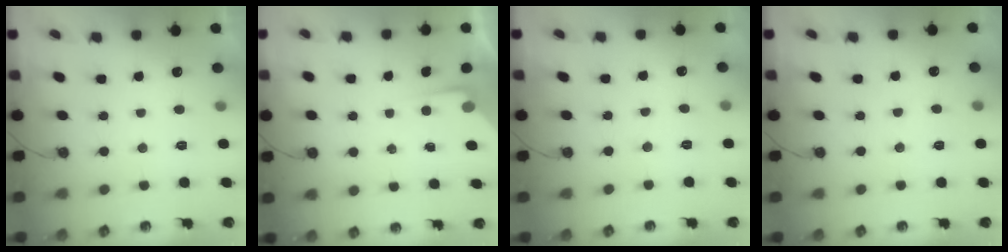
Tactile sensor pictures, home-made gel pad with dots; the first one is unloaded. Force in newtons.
{"total": 2.7, "press": 2.6, "slide": 0.4}
{"total": 3.4, "press": 3.3, "slide": 0.5}
{"total": 4.7, "press": 4.6, "slide": 0.7}